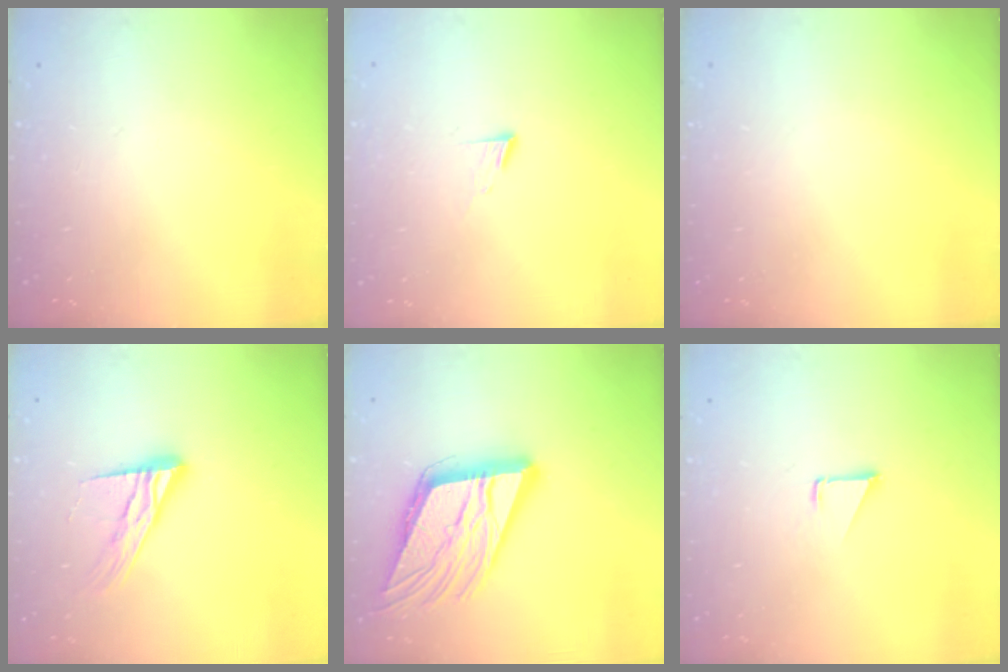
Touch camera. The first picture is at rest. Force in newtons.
{"total": 5.1, "press": 5.1, "slide": 0.6}
{"total": 0.0}
{"total": 13.1, "press": 13.1, "slide": 1.0}
{"total": 18.7, "press": 18.4, "slide": 3.2}
{"total": 1.1, "press": 1.1, "slide": 0.1}